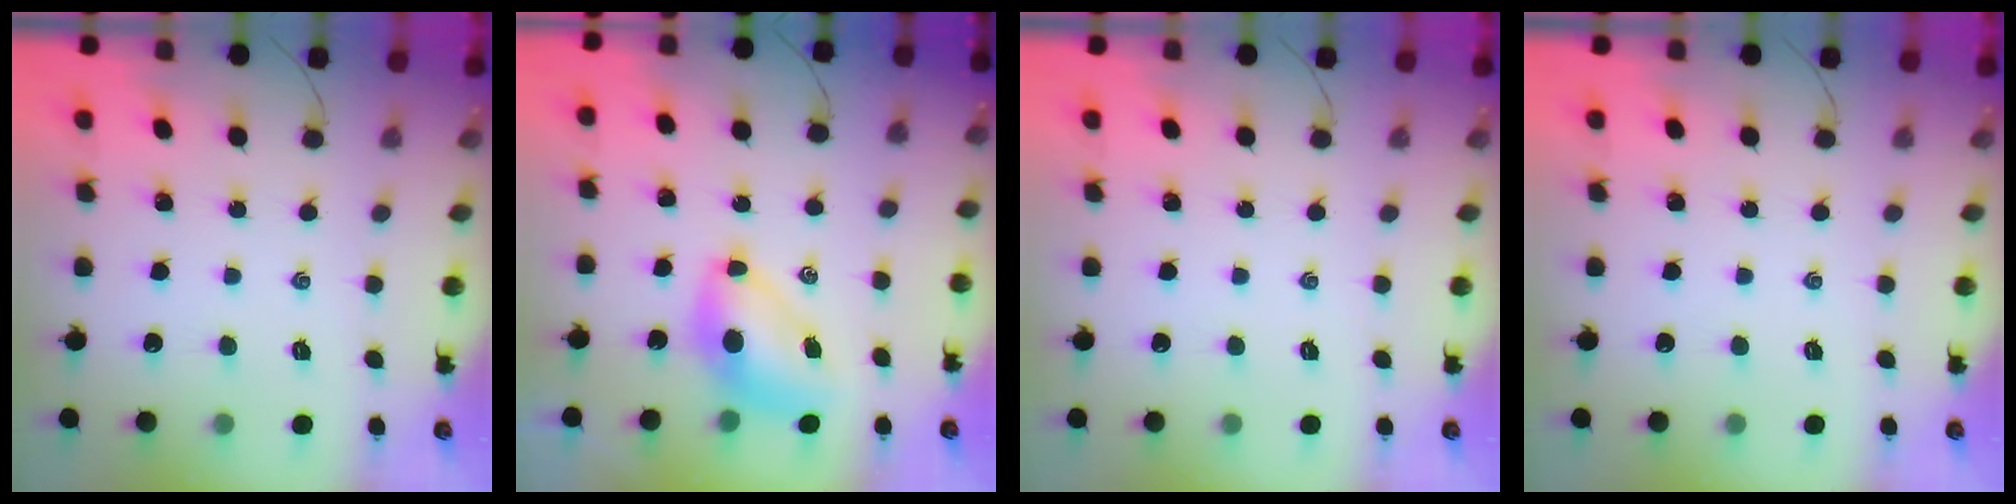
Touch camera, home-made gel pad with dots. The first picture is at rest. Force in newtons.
{"total": 7.1, "press": 7.0, "slide": 1.1}
{"total": 0.0}
{"total": 0.0}